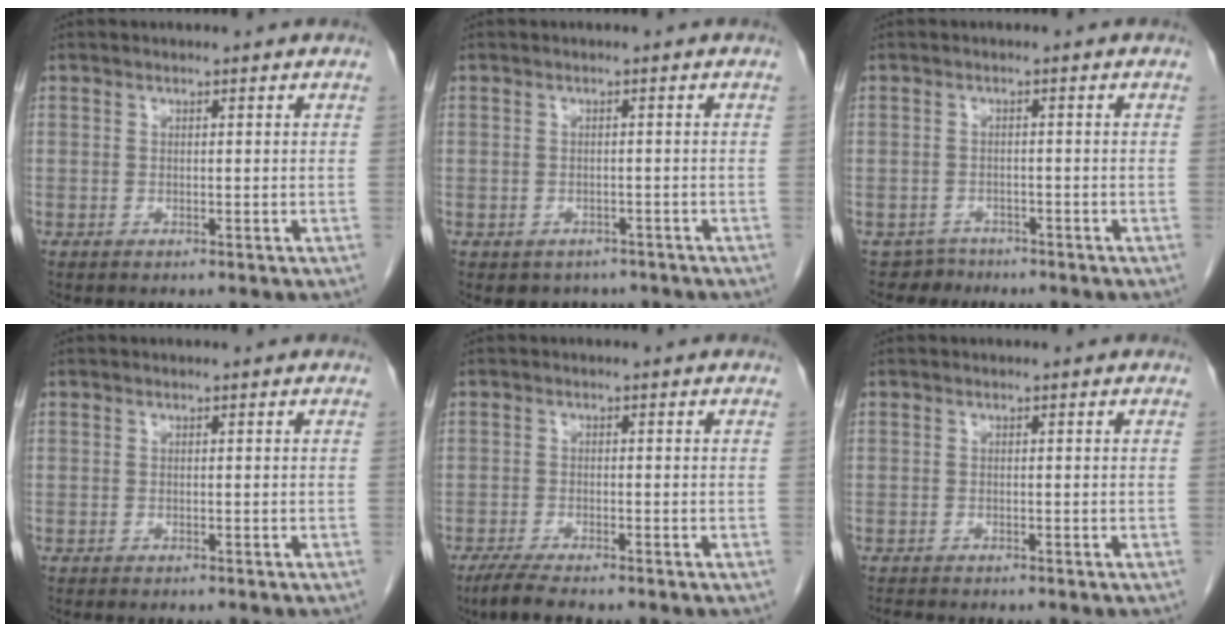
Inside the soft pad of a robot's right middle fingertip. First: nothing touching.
{"total": 3.7, "force": [-2.8, 2.4, 0.4], "torque": [0.000, 0.008, -0.034]}
{"total": 0.6, "force": [-0.4, 0.4, -0.1], "torque": [-0.010, 0.001, -0.007]}
{"total": 2.5, "force": [-2.2, 0.7, 1.0], "torque": [-0.016, -0.006, -0.023]}
{"total": 4.4, "force": [-3.6, 0.4, 2.6], "torque": [-0.051, -0.012, -0.060]}
{"total": 2.6, "force": [-2.3, 0.6, 1.0], "torque": [-0.022, -0.008, -0.032]}